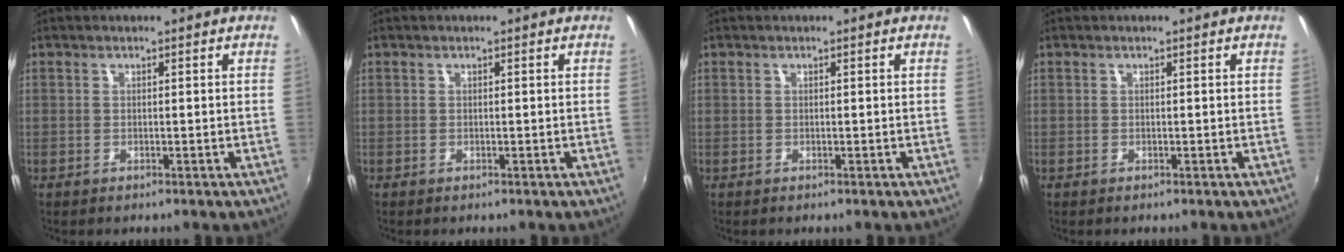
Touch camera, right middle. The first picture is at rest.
{"total": 0.0}
{"total": 0.0}
{"total": 0.0}